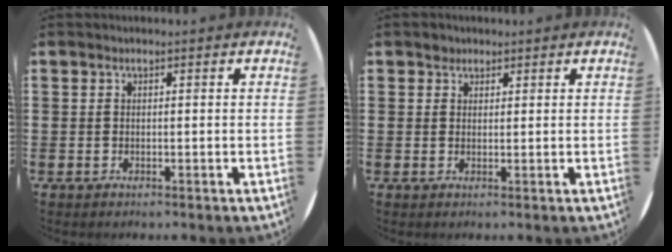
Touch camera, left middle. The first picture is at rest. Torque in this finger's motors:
{"motor_torque": [0.23, -0.19, 0.00, 0.00]}